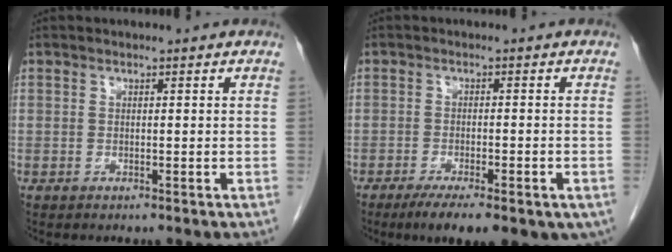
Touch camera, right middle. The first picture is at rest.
{"total": 13.4, "force": [-8.7, 4.1, 9.3], "torque": [-0.108, -0.011, -0.117]}